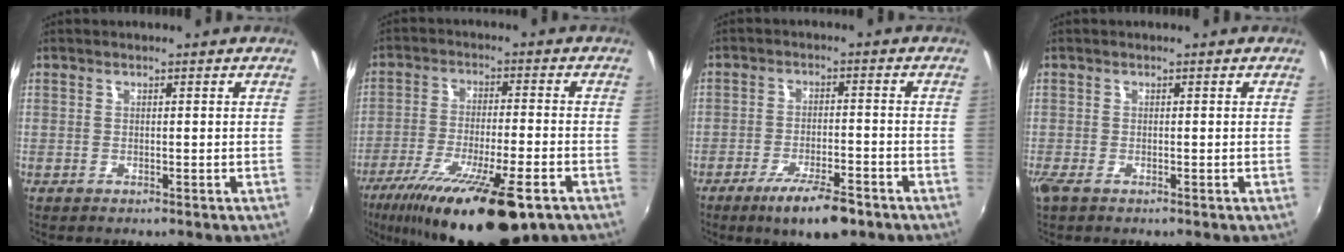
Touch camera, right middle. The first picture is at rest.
{"total": 21.2, "force": [-13.4, 4.6, 15.8], "torque": [-0.287, -0.057, -0.214]}
{"total": 8.9, "force": [-6.0, 2.1, 6.2], "torque": [-0.125, -0.013, -0.096]}
{"total": 1.7, "force": [-1.0, 0.5, 1.3], "torque": [-0.027, -0.008, -0.019]}